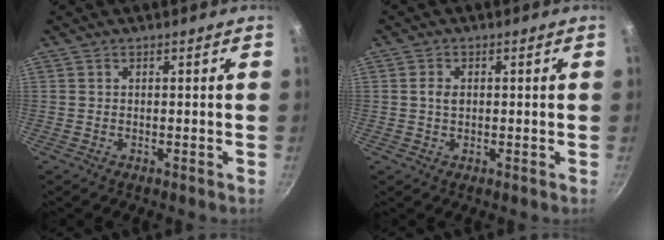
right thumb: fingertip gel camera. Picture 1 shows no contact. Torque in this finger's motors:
{"motor_torque": [-0.01, 0.00, 0.25, 0.42, 0.09]}